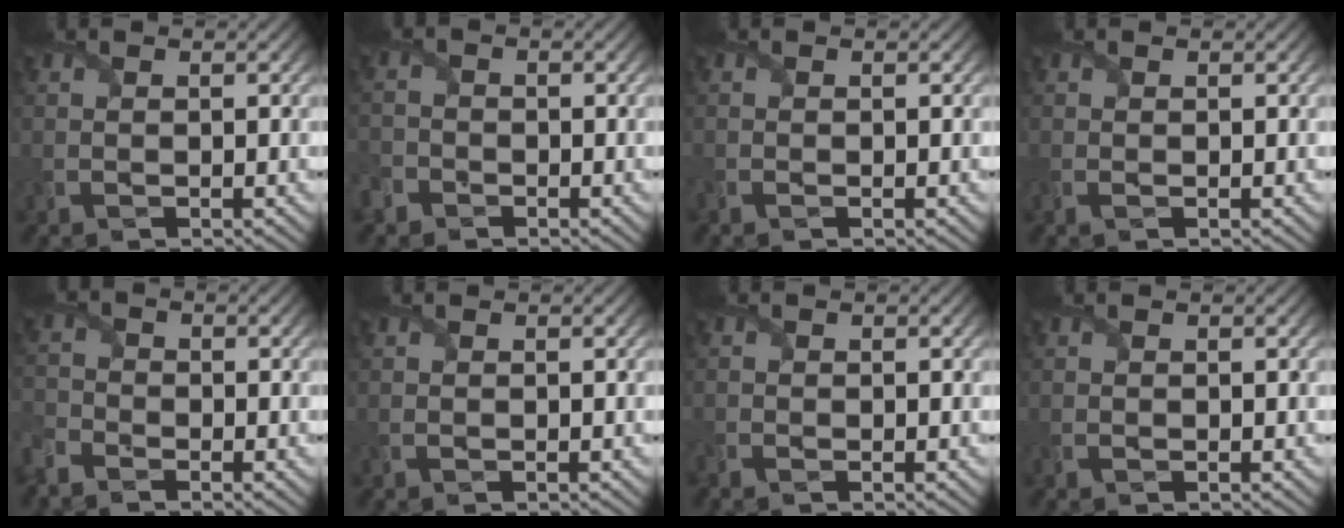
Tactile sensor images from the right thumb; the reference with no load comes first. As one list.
[{"total": 2.8, "force": [-1.9, 2.0, 0.6], "torque": [-0.017, -0.005, -0.046]}, {"total": 0.5, "force": [-0.5, 0.2, 0.1], "torque": [-0.005, -0.007, -0.008]}, {"total": 0.8, "force": [-0.2, 0.4, 0.6], "torque": [-0.022, -0.003, -0.004]}, {"total": 3.7, "force": [-3.1, 1.7, 1.1], "torque": [-0.032, -0.009, -0.081]}, {"total": 0.0}, {"total": 0.8, "force": [-0.7, 0.2, 0.2], "torque": [-0.008, -0.007, -0.016]}, {"total": 0.0}]